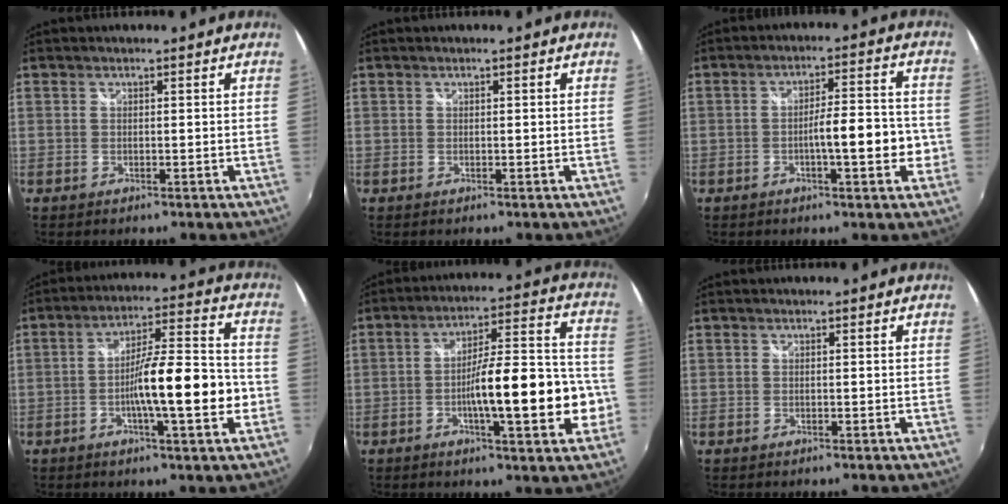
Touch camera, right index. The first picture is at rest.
{"total": 0.0}
{"total": 8.8, "force": [-2.5, 1.8, 8.2], "torque": [-0.129, 0.002, -0.033]}
{"total": 14.0, "force": [-3.4, 2.0, 13.4], "torque": [-0.216, 0.002, -0.057]}
{"total": 16.8, "force": [-4.7, 3.6, 15.7], "torque": [-0.240, 0.008, -0.071]}
{"total": 0.0}